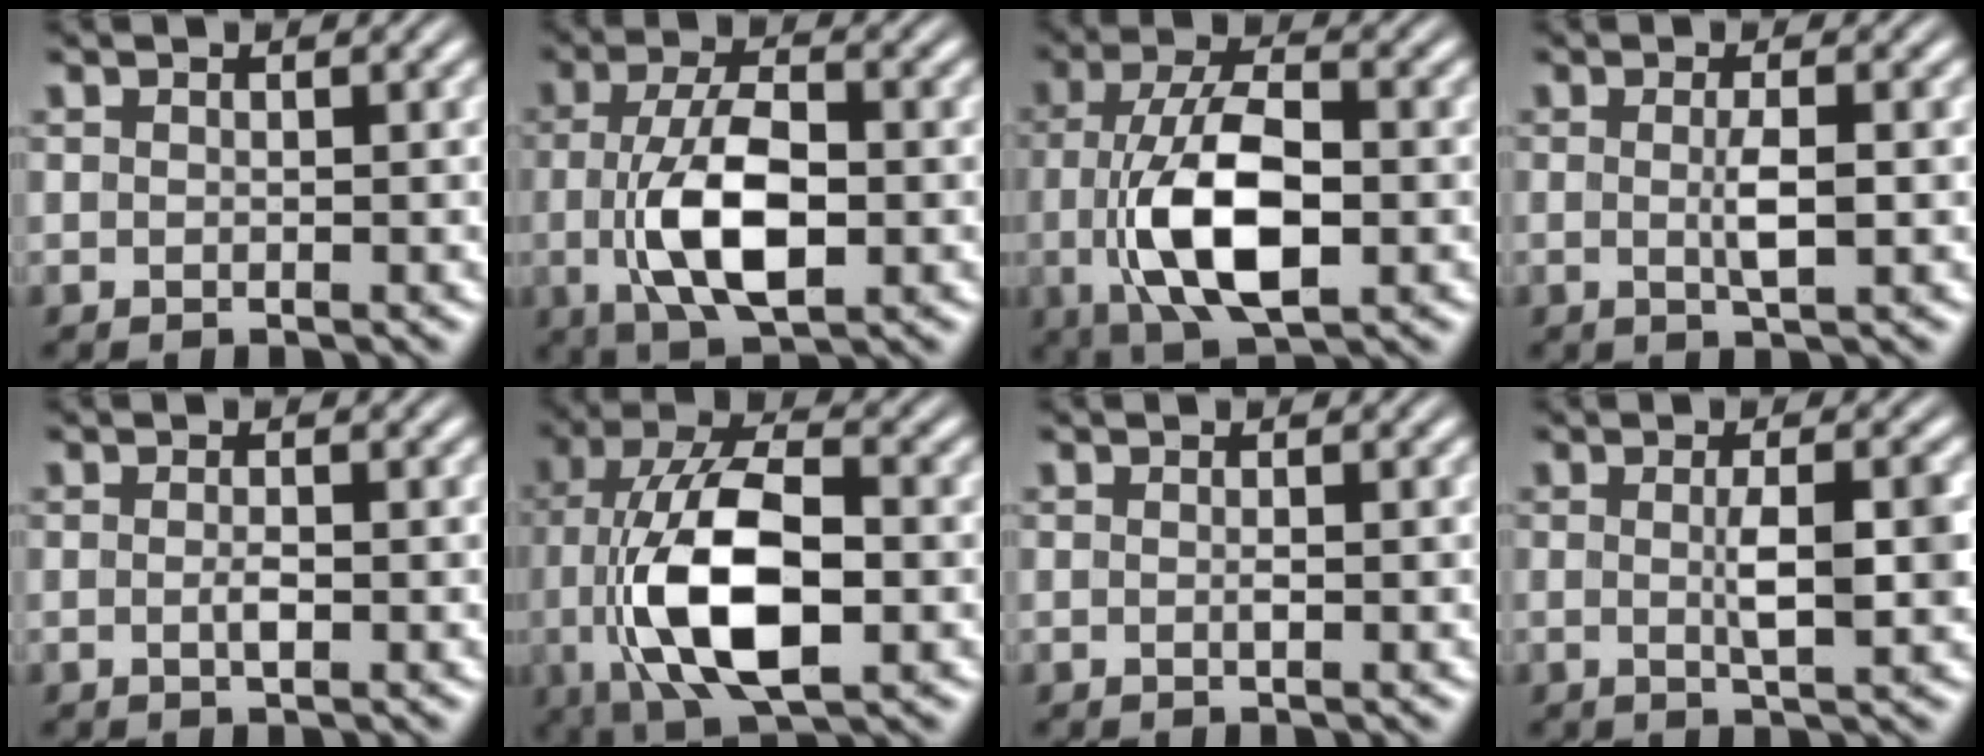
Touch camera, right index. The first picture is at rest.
{"total": 7.4, "force": [-0.9, 3.1, 6.6], "torque": [-0.122, -0.017, -0.010]}
{"total": 9.0, "force": [-0.9, 4.2, 8.0], "torque": [-0.149, -0.022, -0.005]}
{"total": 2.3, "force": [-0.4, 0.0, 2.2], "torque": [-0.039, -0.011, -0.003]}
{"total": 1.1, "force": [-0.5, 0.2, 1.0], "torque": [-0.015, -0.007, -0.009]}
{"total": 11.3, "force": [-0.2, 5.8, 9.7], "torque": [-0.193, -0.027, 0.010]}
{"total": 0.5, "force": [-0.2, 0.2, 0.4], "torque": [-0.007, -0.003, -0.005]}
{"total": 3.2, "force": [-0.4, 0.3, 3.2], "torque": [-0.048, -0.011, -0.002]}